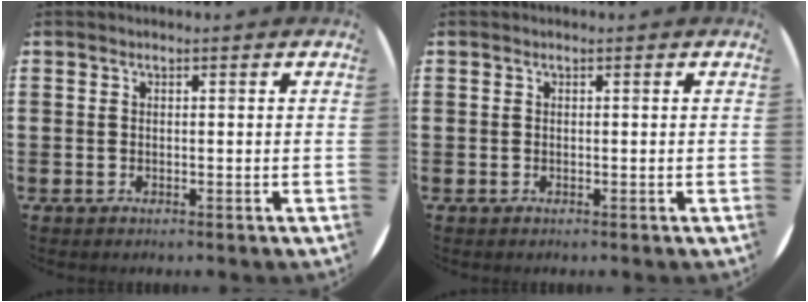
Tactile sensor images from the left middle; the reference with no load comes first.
{"total": 0.0}